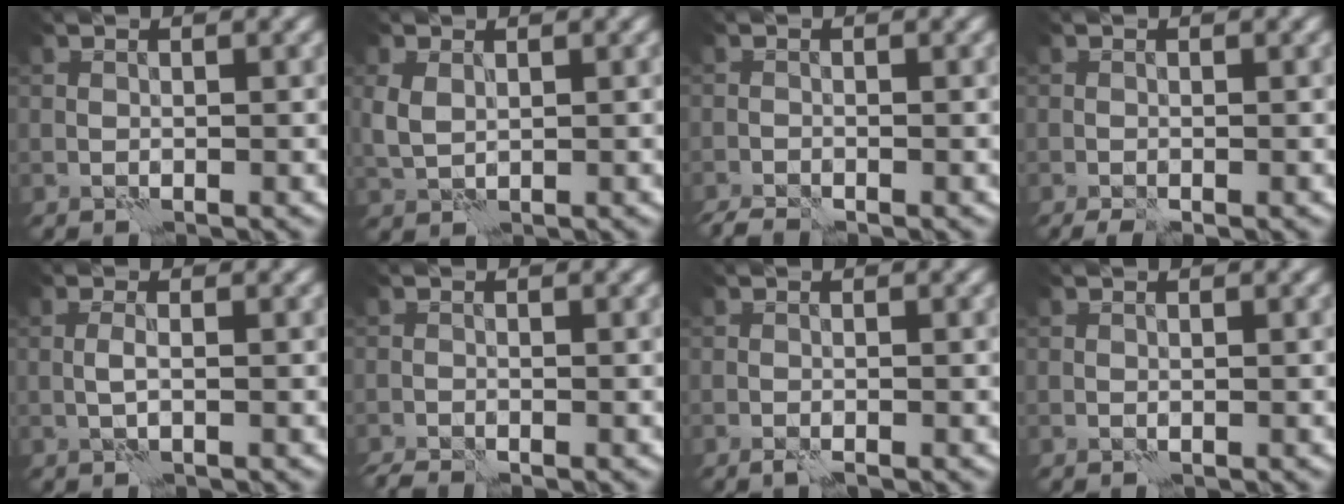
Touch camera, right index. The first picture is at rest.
{"total": 1.9, "force": [0.7, 1.3, 1.2], "torque": [-0.037, -0.001, 0.015]}
{"total": 2.3, "force": [-2.0, 0.1, 0.9], "torque": [-0.028, -0.011, -0.045]}
{"total": 1.6, "force": [-1.1, 0.2, 1.1], "torque": [-0.032, 0.000, -0.022]}
{"total": 0.8, "force": [0.0, -0.1, 0.8], "torque": [-0.020, 0.002, -0.004]}
{"total": 1.9, "force": [-1.8, 0.0, 0.7], "torque": [-0.026, -0.010, -0.040]}
{"total": 0.9, "force": [-0.6, -0.1, 0.6], "torque": [-0.016, -0.001, -0.014]}
{"total": 0.0}